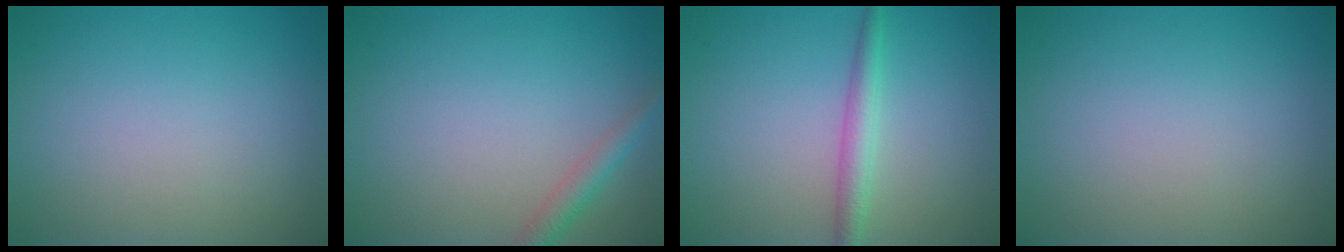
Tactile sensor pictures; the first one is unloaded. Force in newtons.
{"total": 2.0, "press": 2.0, "slide": 0.1}
{"total": 2.3, "press": 2.3, "slide": 0.1}
{"total": 0.0}